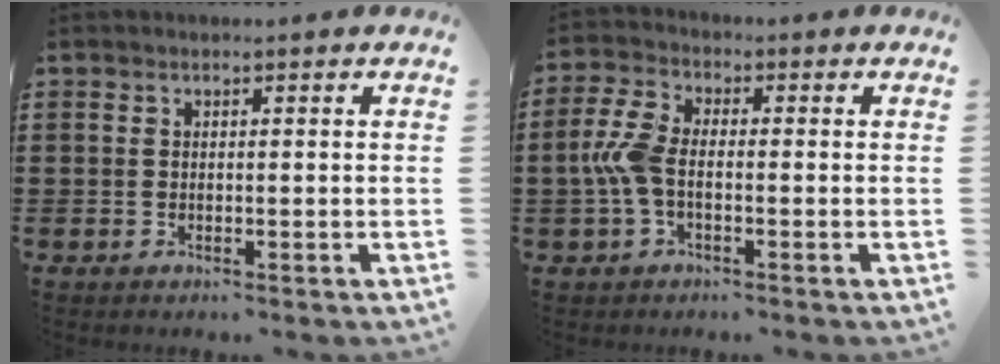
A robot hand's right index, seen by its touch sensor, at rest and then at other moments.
{"total": 5.7, "force": [-1.0, 2.9, 4.8], "torque": [-0.121, -0.002, -0.027]}